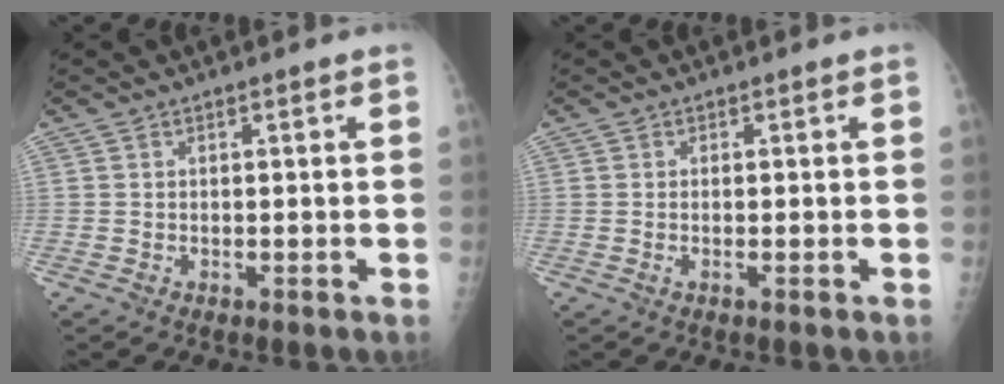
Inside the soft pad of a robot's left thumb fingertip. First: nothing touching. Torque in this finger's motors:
{"motor_torque": [-0.18, -0.18, 0.20, 0.19, -0.08]}